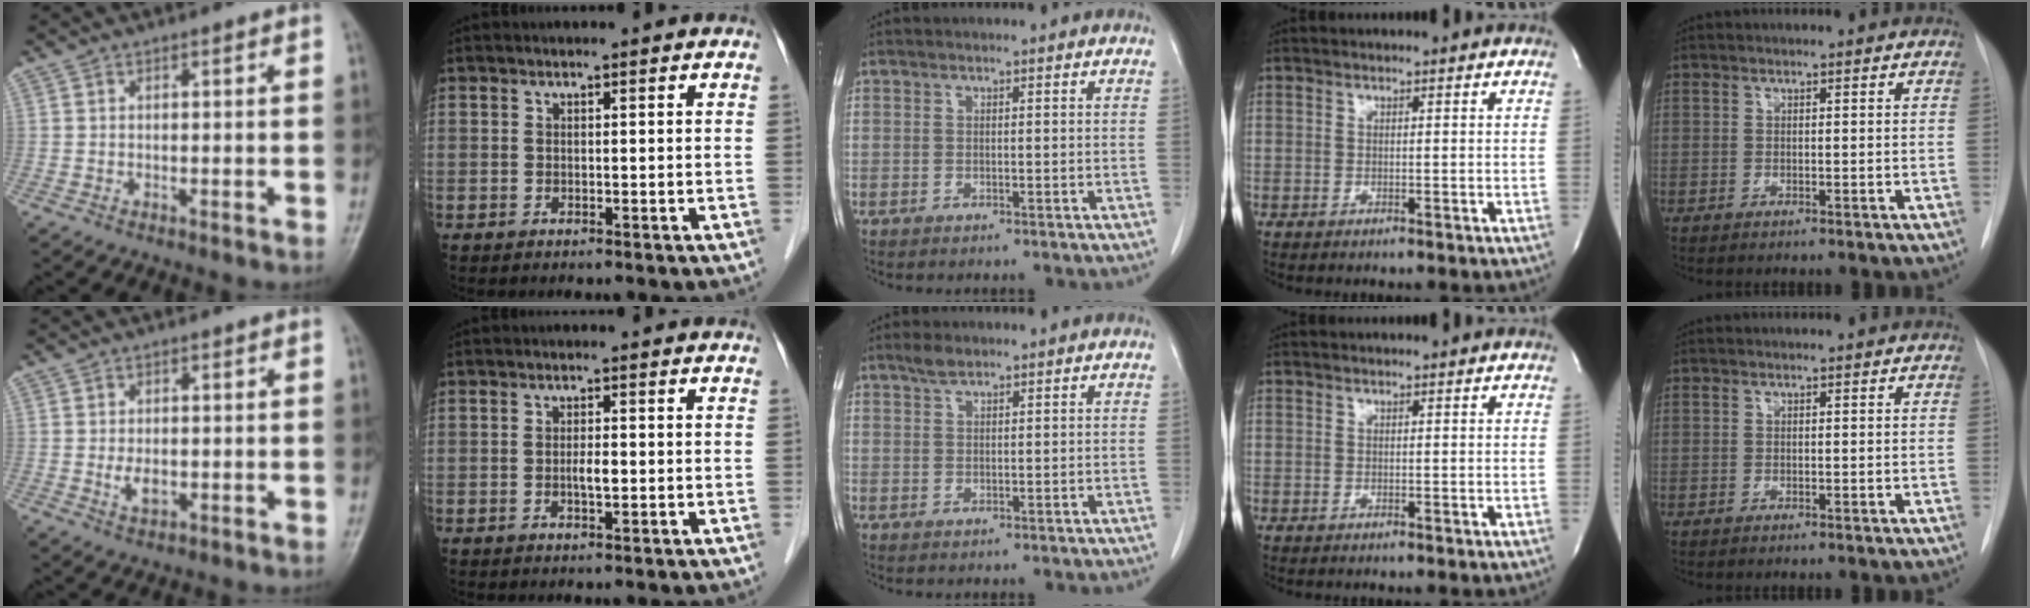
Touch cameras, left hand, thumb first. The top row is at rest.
{"thumb": {"total": 3.5, "force": [-0.6, 2.3, 2.6], "torque": [-0.040, -0.004, -0.008]}, "index": {"total": 1.8, "force": [-0.7, 0.3, 1.6], "torque": [-0.029, -0.004, -0.012]}, "middle": {"total": 1.9, "force": [1.6, 0.5, 1.0], "torque": [-0.023, 0.003, 0.032]}}